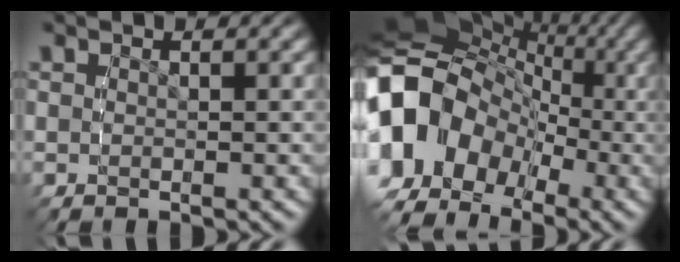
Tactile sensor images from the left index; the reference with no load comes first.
{"total": 18.7, "force": [0.6, 14.2, 12.2], "torque": [-0.252, -0.018, -0.004]}